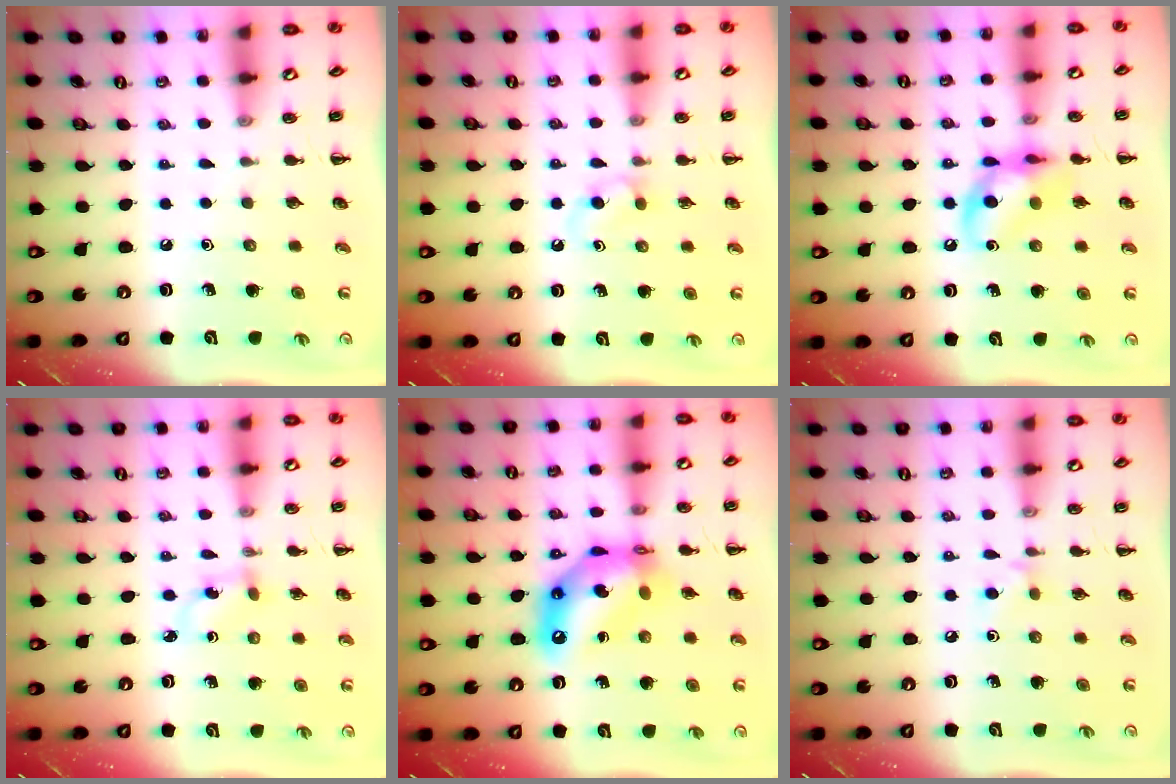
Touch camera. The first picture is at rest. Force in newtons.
{"total": 3.7, "press": 3.4, "slide": 1.6}
{"total": 13.3, "press": 13.1, "slide": 2.5}
{"total": 2.2, "press": 2.0, "slide": 1.0}
{"total": 13.8, "press": 13.2, "slide": 4.2}
{"total": 4.6, "press": 4.3, "slide": 1.7}